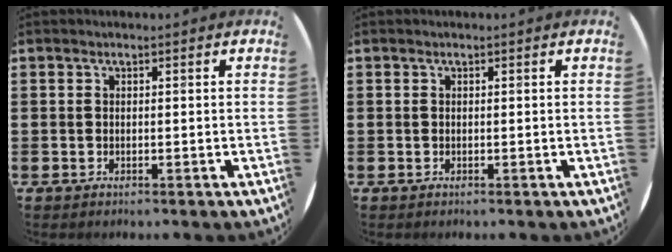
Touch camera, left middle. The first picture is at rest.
{"total": 0.0}